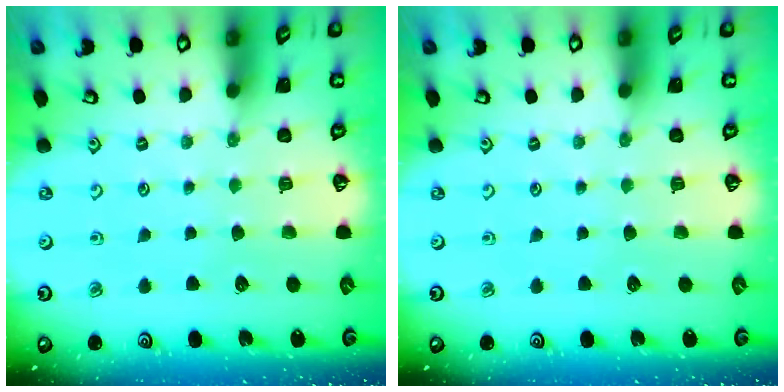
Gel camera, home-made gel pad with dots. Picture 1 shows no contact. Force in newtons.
{"total": 0.0}